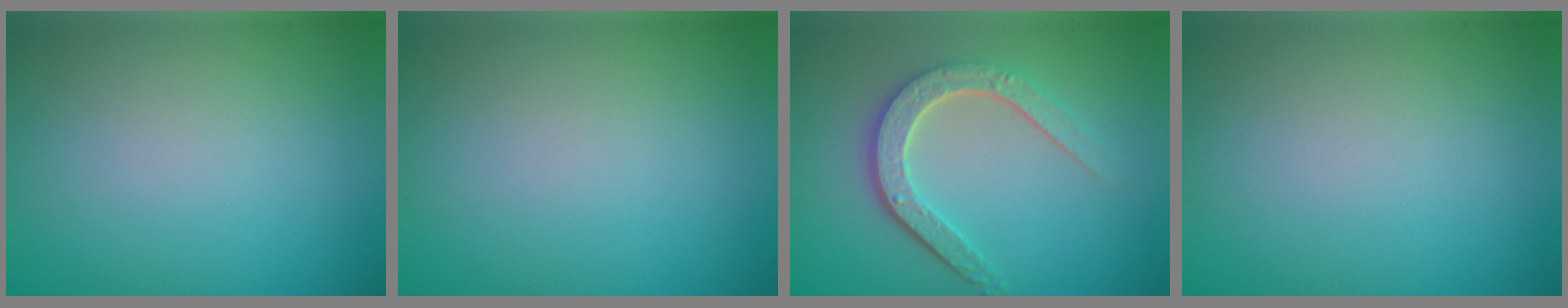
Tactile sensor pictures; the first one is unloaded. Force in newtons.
{"total": 0.0}
{"total": 4.7, "press": 3.6, "slide": 2.9}
{"total": 0.0}